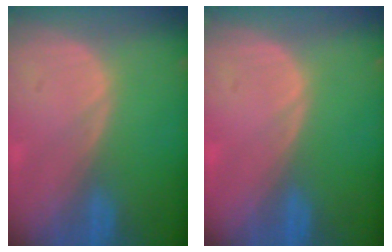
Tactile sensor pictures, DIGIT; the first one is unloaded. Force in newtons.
{"total": 0.0}